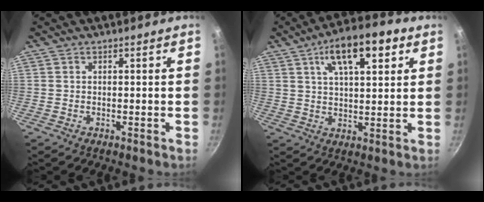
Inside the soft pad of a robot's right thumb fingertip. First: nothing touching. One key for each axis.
{"total": 13.5, "fx": 5.8, "fy": 5.6, "fz": 10.8, "tx": -0.153, "ty": -0.003, "tz": 0.088}